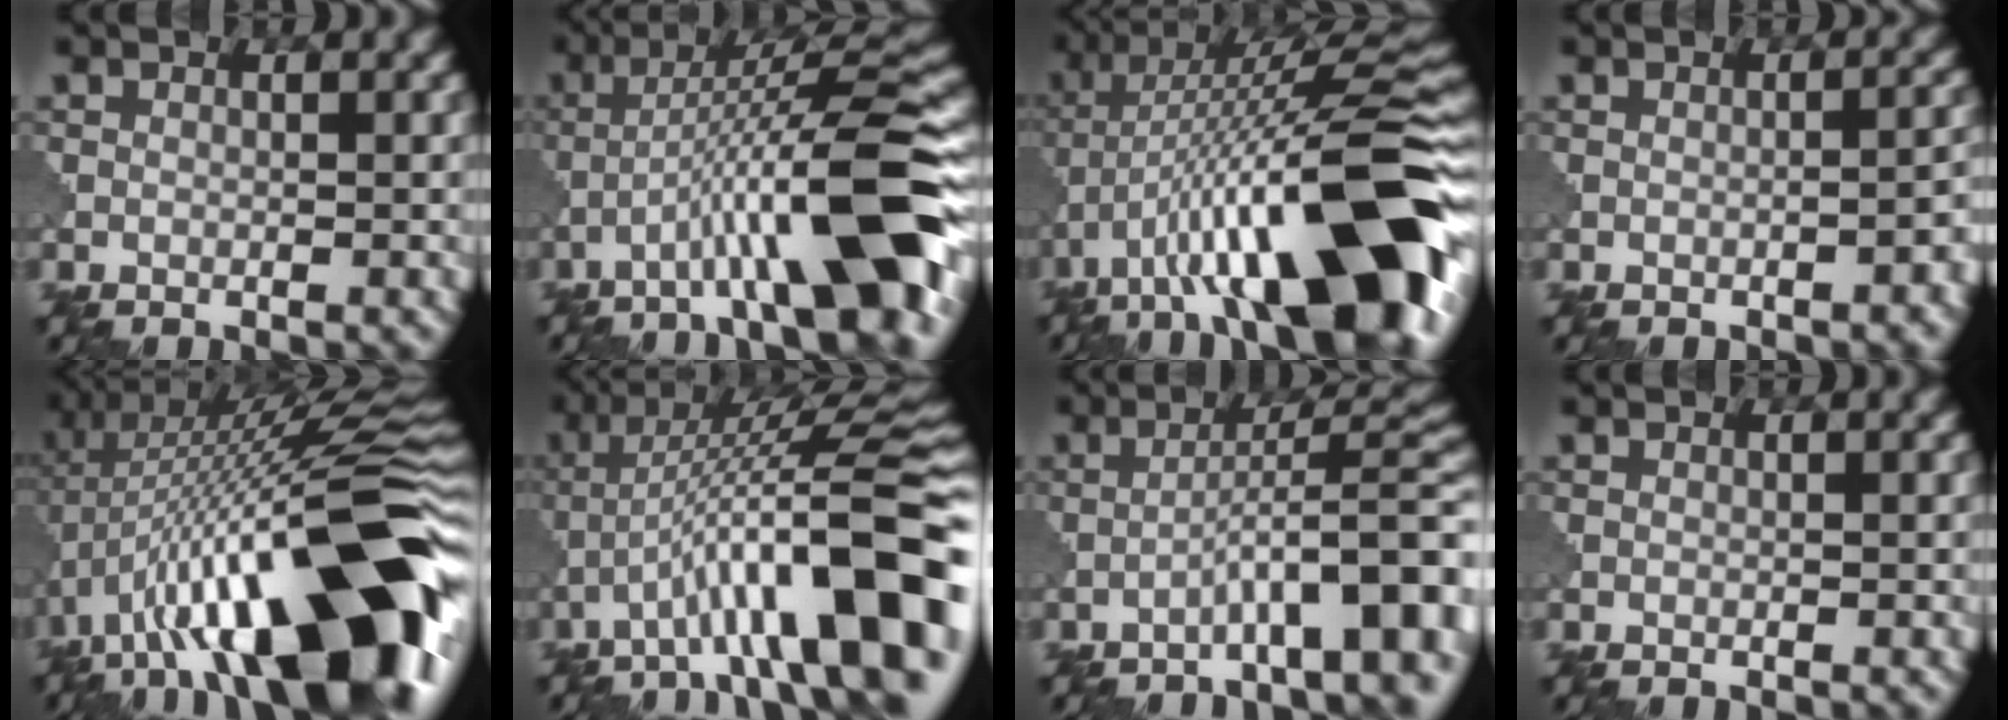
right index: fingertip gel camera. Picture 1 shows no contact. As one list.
[{"total": 11.2, "force": [-4.9, 1.7, 10.0], "torque": [-0.150, 0.032, -0.068]}, {"total": 15.7, "force": [-6.2, 4.7, 13.7], "torque": [-0.212, 0.048, -0.094]}, {"total": 2.1, "force": [-1.1, 0.6, 1.7], "torque": [-0.014, 0.014, -0.013]}, {"total": 18.0, "force": [-3.9, 6.4, 16.4], "torque": [-0.243, 0.046, -0.071]}, {"total": 12.4, "force": [-4.3, 2.6, 11.3], "torque": [-0.171, 0.031, -0.054]}, {"total": 8.1, "force": [-3.8, 1.4, 7.0], "torque": [-0.090, 0.030, -0.055]}, {"total": 0.0}]